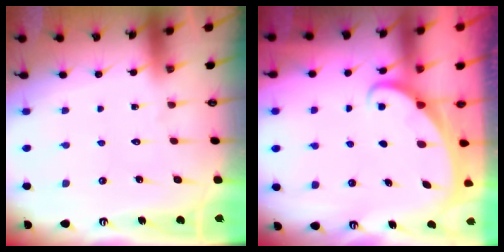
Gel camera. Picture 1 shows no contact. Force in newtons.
{"total": 1.8, "press": 1.8, "slide": 0.1}